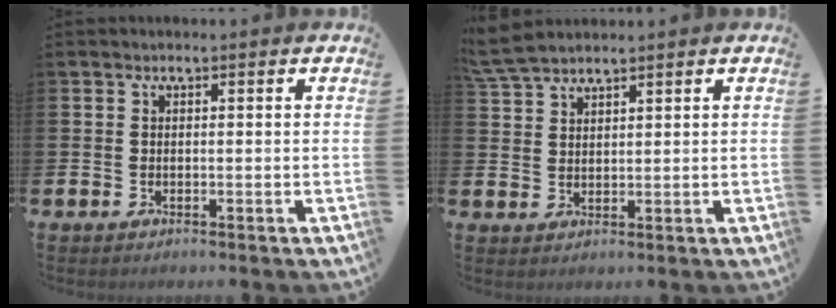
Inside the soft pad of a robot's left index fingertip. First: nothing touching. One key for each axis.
{"total": 5.0, "fx": 4.6, "fy": 1.1, "fz": 1.6, "tx": -0.042, "ty": -0.011, "tz": 0.086}